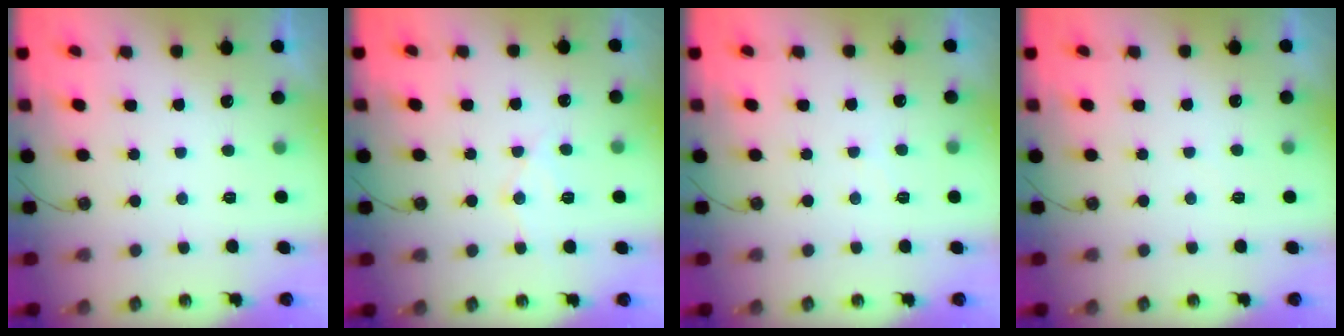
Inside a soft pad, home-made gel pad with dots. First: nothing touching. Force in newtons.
{"total": 8.7, "press": 8.7, "slide": 0.7}
{"total": 4.2, "press": 4.1, "slide": 0.7}
{"total": 2.3, "press": 2.3, "slide": 0.4}